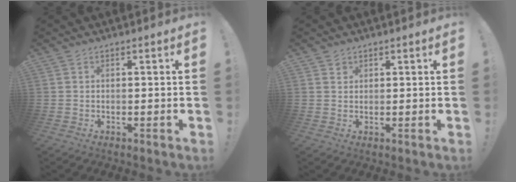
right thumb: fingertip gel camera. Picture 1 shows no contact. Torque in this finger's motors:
{"motor_torque": [-0.20, 0.06, -0.20, 0.13, -0.02]}